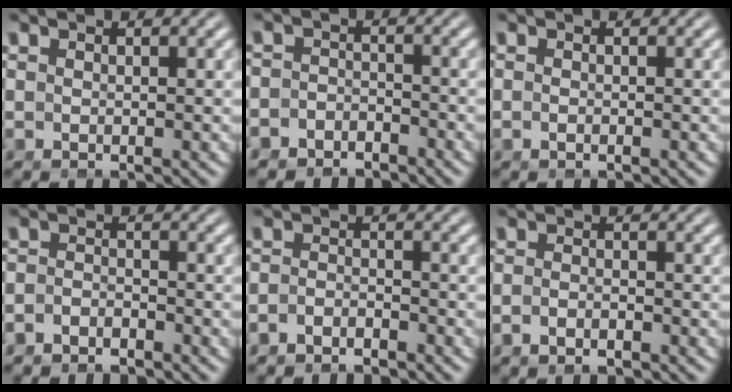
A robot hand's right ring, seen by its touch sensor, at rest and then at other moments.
{"total": 4.0, "force": [-3.6, 1.8, -0.2], "torque": [-0.001, -0.021, -0.057]}
{"total": 0.7, "force": [-0.5, 0.0, 0.4], "torque": [-0.010, -0.002, -0.009]}
{"total": 2.9, "force": [-2.7, 1.1, 0.3], "torque": [-0.010, -0.018, -0.040]}
{"total": 2.8, "force": [-2.6, 0.8, 0.5], "torque": [-0.014, -0.016, -0.039]}
{"total": 2.1, "force": [-1.7, 0.6, 1.0], "torque": [-0.022, -0.007, -0.028]}